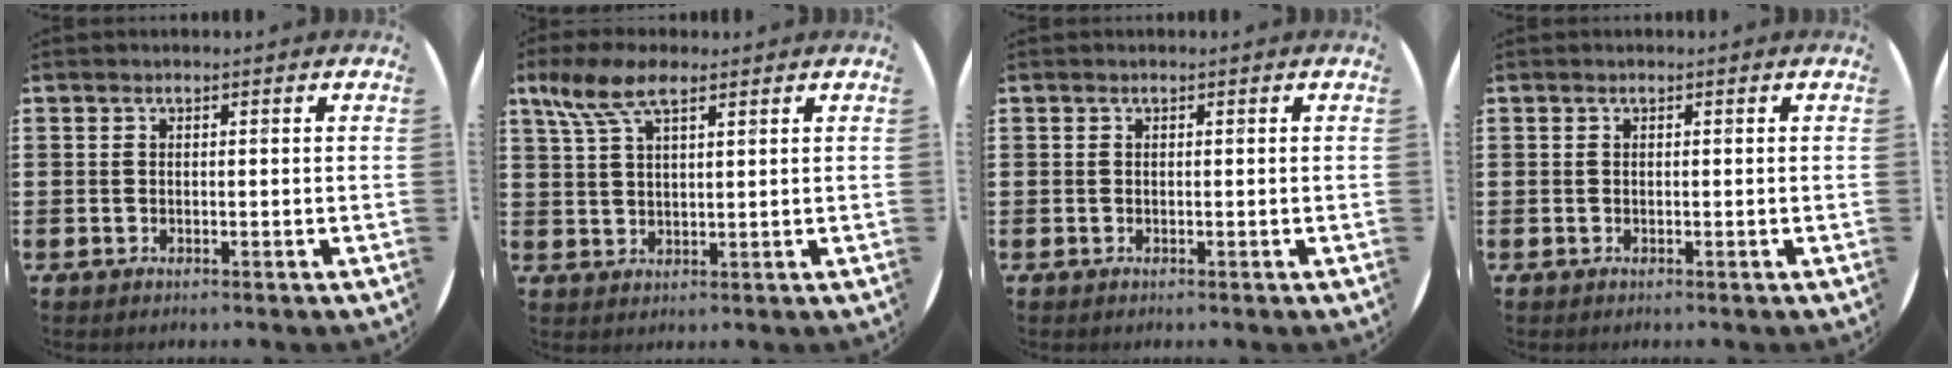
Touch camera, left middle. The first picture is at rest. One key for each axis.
{"total": 6.6, "fx": 4.1, "fy": 2.5, "fz": 4.5, "tx": -0.097, "ty": 0.003, "tz": 0.074}
{"total": 0.0}
{"total": 0.0}